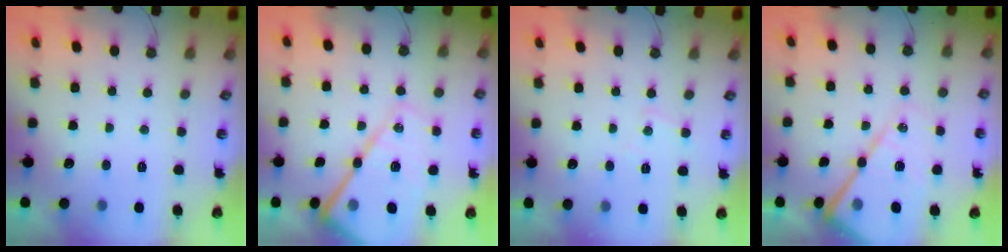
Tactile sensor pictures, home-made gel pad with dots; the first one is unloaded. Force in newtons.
{"total": 20.2, "press": 20.1, "slide": 2.1}
{"total": 5.0, "press": 5.0, "slide": 0.7}
{"total": 16.2, "press": 16.2, "slide": 1.8}